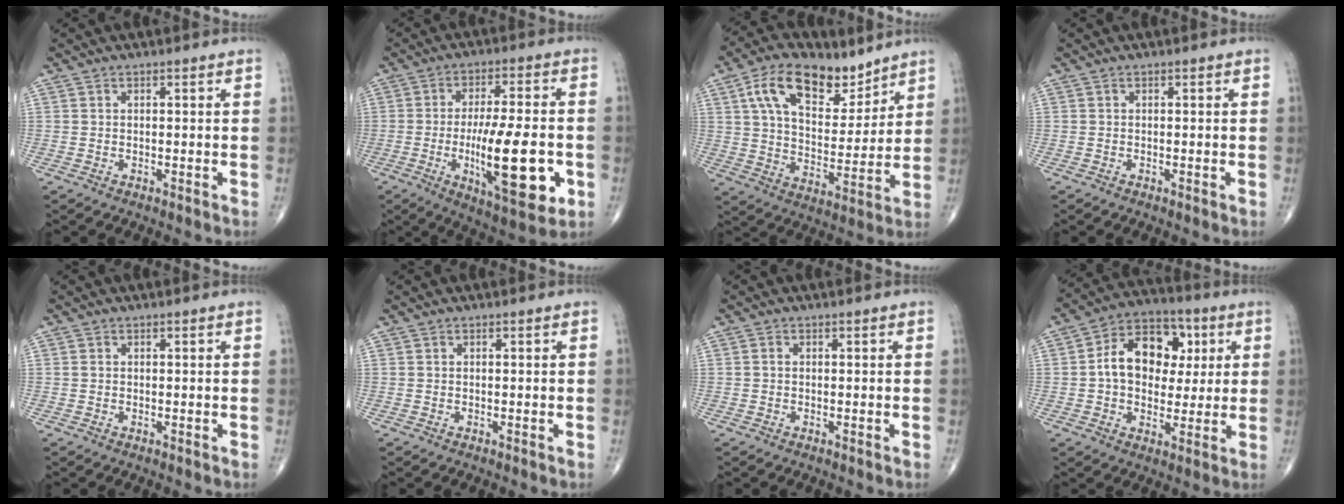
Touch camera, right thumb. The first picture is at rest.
{"total": 18.6, "force": [-4.2, 5.5, 17.3], "torque": [-0.271, -0.002, -0.055]}
{"total": 16.6, "force": [9.5, 9.0, 10.3], "torque": [-0.140, -0.034, 0.169]}
{"total": 0.0}
{"total": 0.5, "force": [0.1, 0.4, 0.3], "torque": [-0.006, 0.002, 0.003]}
{"total": 0.0}
{"total": 0.5, "force": [0.0, 0.4, 0.4], "torque": [-0.006, 0.001, -0.001]}
{"total": 14.7, "force": [2.3, 10.6, 10.0], "torque": [-0.118, 0.017, 0.030]}